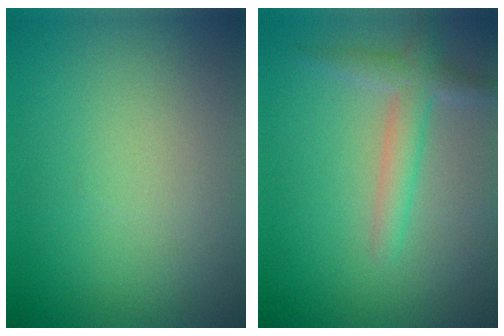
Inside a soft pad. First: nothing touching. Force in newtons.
{"total": 2.8, "press": 2.8, "slide": 0.1}